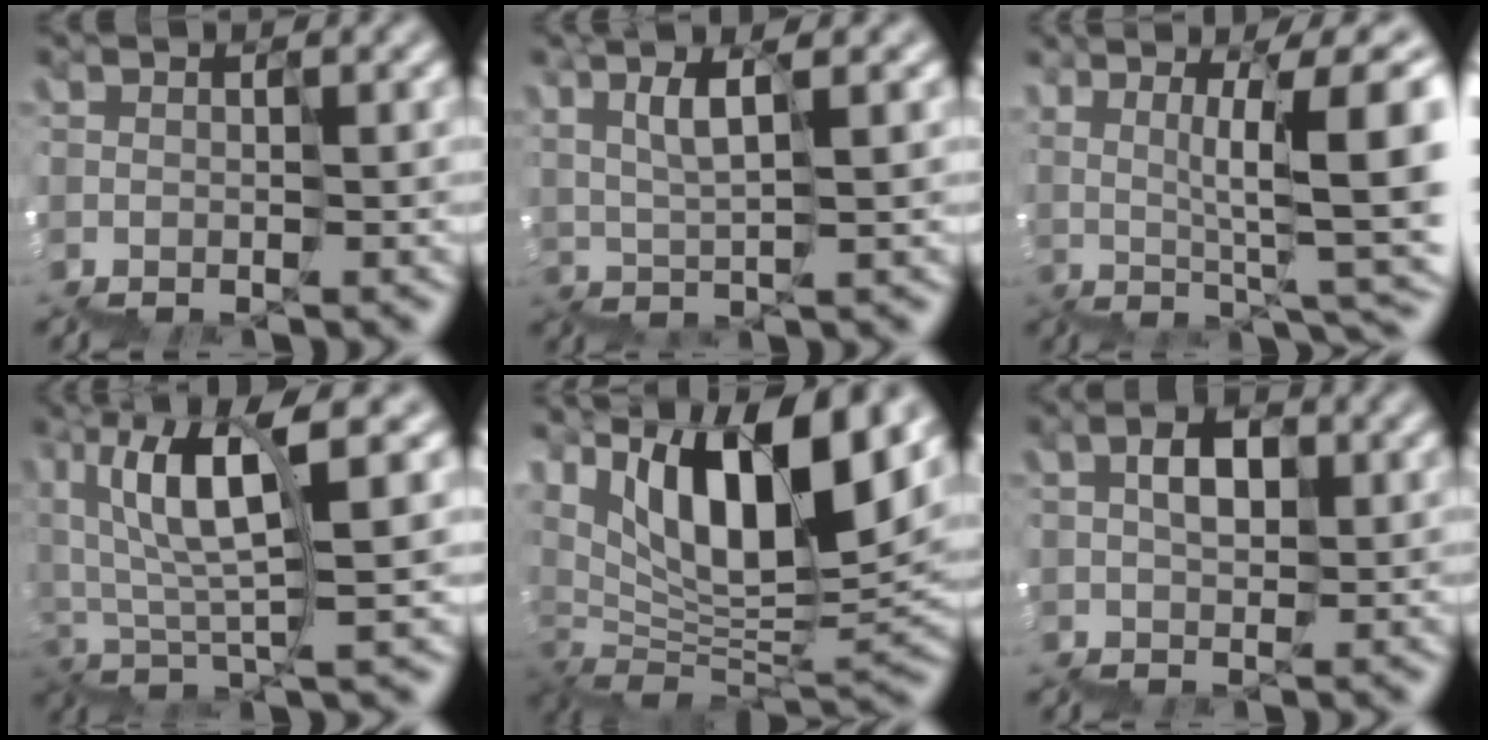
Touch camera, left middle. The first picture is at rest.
{"total": 2.8, "force": [2.1, 0.1, 1.8], "torque": [-0.028, 0.011, 0.049]}
{"total": 8.9, "force": [1.4, 1.7, 8.6], "torque": [-0.090, 0.020, 0.042]}
{"total": 6.0, "force": [2.0, 1.4, 5.5], "torque": [-0.091, 0.015, 0.036]}
{"total": 12.3, "force": [7.7, 4.1, 8.6], "torque": [-0.124, 0.018, 0.143]}
{"total": 2.7, "force": [1.6, 1.6, 1.4], "torque": [-0.012, 0.017, 0.030]}